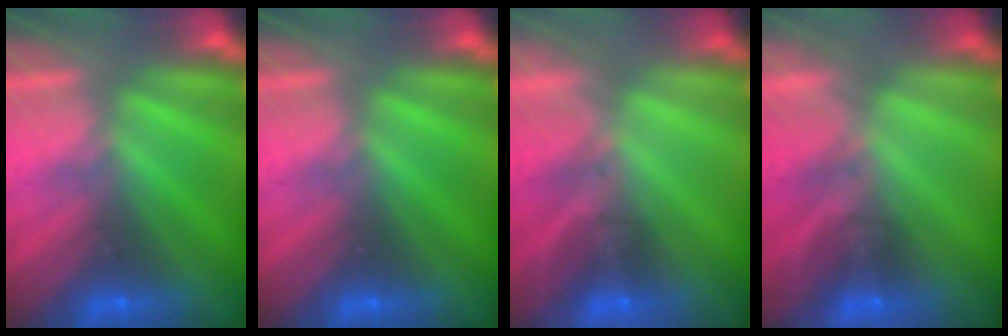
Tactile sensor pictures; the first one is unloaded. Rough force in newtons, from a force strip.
{"total": 0.0}
{"total": 1.7}
{"total": 1.7}